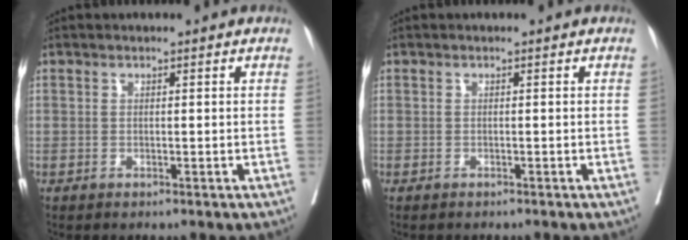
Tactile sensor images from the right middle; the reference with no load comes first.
{"total": 1.7, "force": [-1.4, 0.3, 0.8], "torque": [-0.015, -0.002, -0.016]}